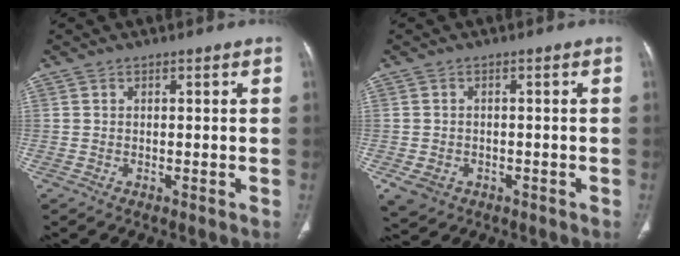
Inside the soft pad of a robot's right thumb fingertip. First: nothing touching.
{"total": 4.3, "force": [-1.8, 3.4, 1.9], "torque": [-0.038, 0.005, -0.019]}